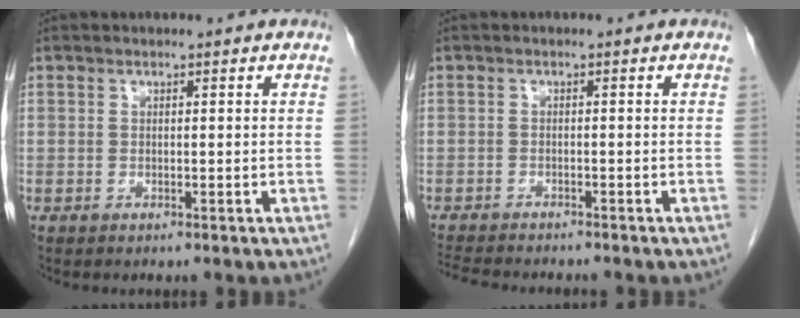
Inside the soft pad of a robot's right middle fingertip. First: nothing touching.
{"total": 7.9, "force": [-7.2, 1.2, 3.0], "torque": [-0.051, -0.009, -0.109]}